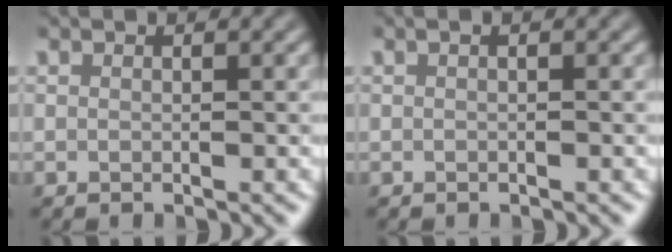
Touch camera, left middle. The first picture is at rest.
{"total": 0.5, "force": [0.1, 0.1, 0.5], "torque": [-0.009, -0.002, -0.003]}